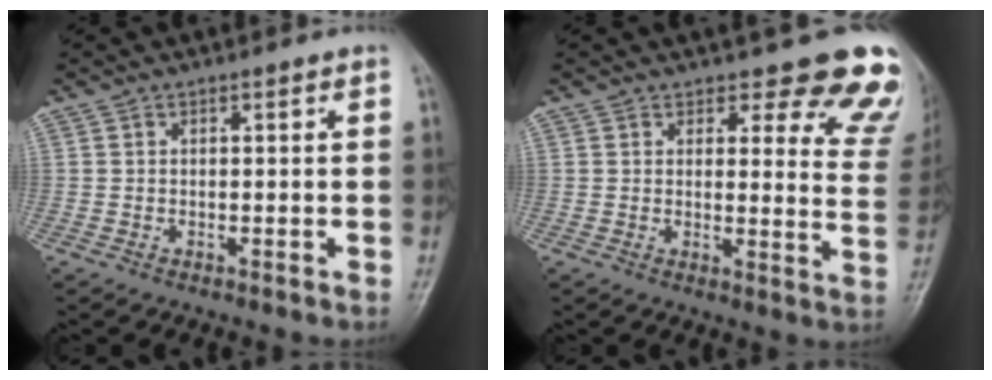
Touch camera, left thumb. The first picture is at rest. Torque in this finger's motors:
{"motor_torque": [0.39, 0.37, -0.14, -0.53, 0.06]}